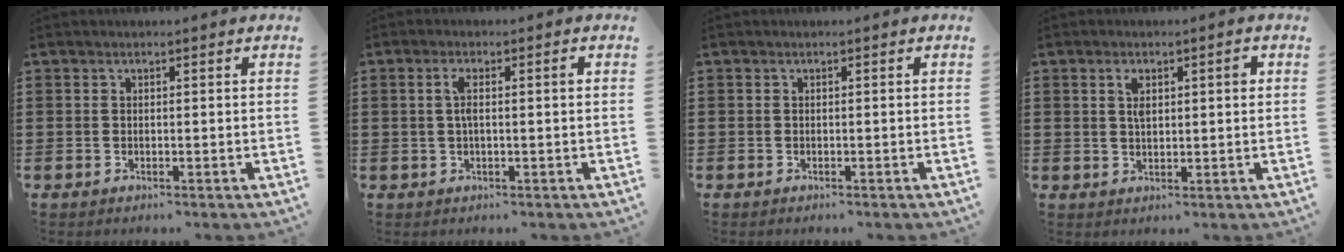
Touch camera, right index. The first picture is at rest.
{"total": 2.9, "force": [0.2, 0.4, 2.9], "torque": [-0.055, 0.000, 0.000]}
{"total": 0.0}
{"total": 3.3, "force": [0.8, 1.2, 3.0], "torque": [-0.051, 0.004, 0.010]}